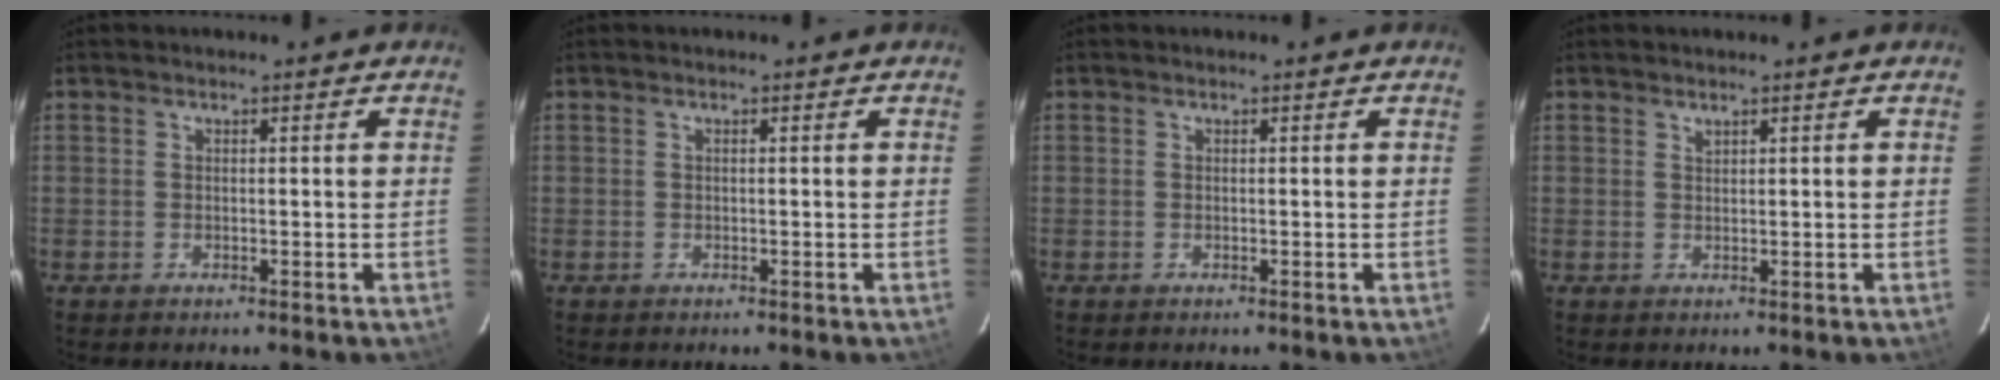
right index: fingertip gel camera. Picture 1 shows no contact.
{"total": 0.0}
{"total": 0.0}
{"total": 0.6, "force": [0.6, 0.1, 0.1], "torque": [-0.002, 0.001, 0.011]}